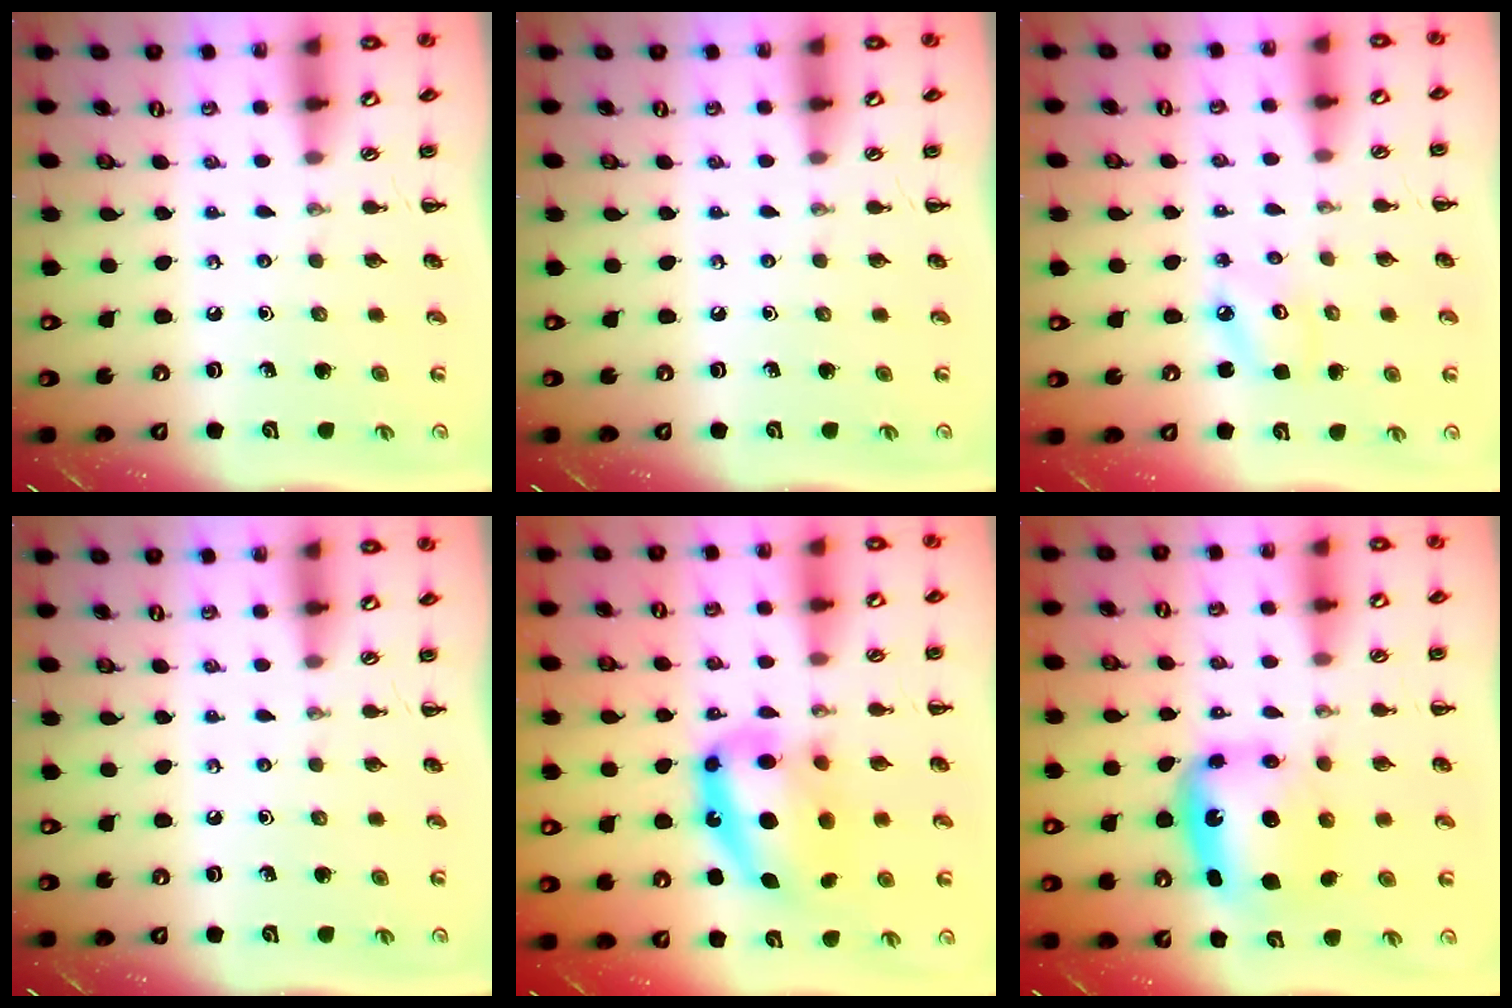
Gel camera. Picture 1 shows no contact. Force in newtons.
{"total": 0.0}
{"total": 3.8, "press": 3.7, "slide": 0.5}
{"total": 0.0}
{"total": 14.7, "press": 14.2, "slide": 3.8}
{"total": 6.7, "press": 6.6, "slide": 1.4}